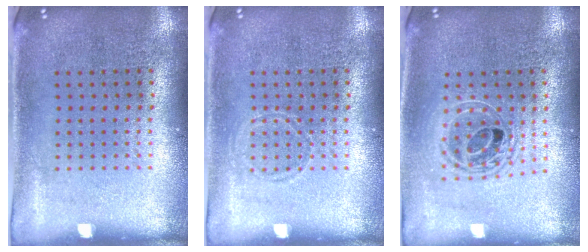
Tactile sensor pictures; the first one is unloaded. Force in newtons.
{"total": 0.8, "press": 0.7, "slide": 0.2}
{"total": 1.6, "press": 1.4, "slide": 0.8}